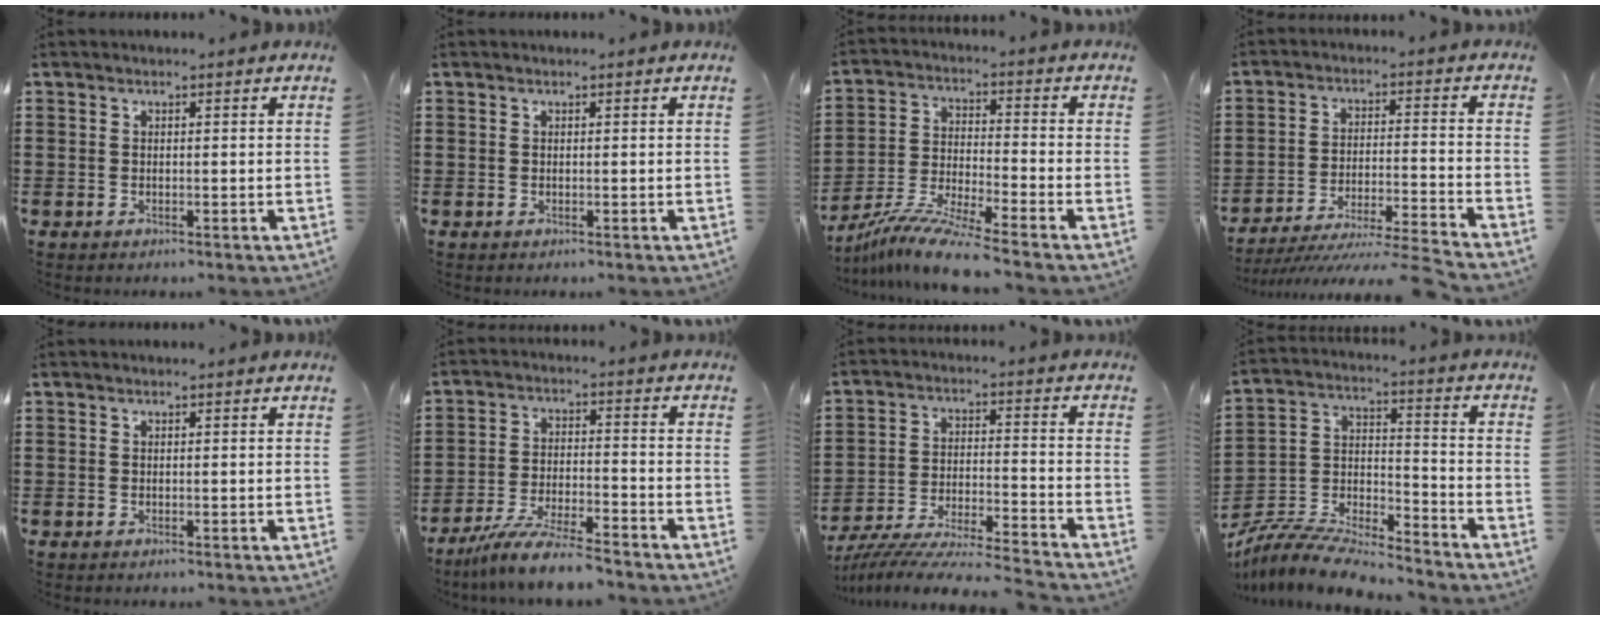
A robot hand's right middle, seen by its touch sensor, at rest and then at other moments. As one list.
[{"total": 0.0}, {"total": 8.6, "force": [-7.7, -0.2, 3.8], "torque": [-0.078, -0.003, -0.152]}, {"total": 7.1, "force": [-6.6, -0.3, 2.6], "torque": [-0.046, -0.011, -0.133]}, {"total": 0.0}, {"total": 7.8, "force": [-7.1, 0.3, 3.2], "torque": [-0.069, 0.000, -0.138]}, {"total": 7.7, "force": [-7.4, 0.0, 1.9], "torque": [-0.038, -0.004, -0.151]}, {"total": 8.7, "force": [-8.5, 0.8, 1.9], "torque": [-0.047, 0.006, -0.173]}]